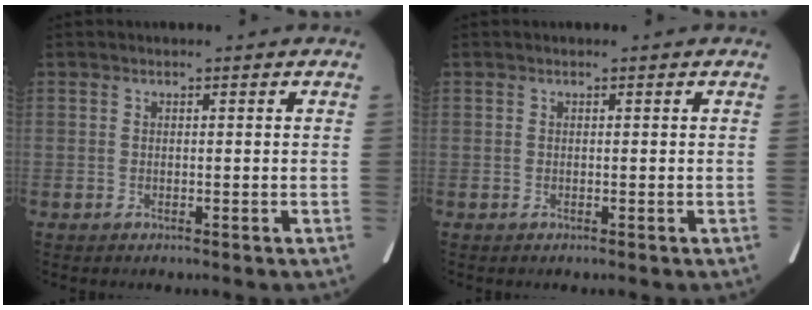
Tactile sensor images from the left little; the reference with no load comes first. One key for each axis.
{"total": 0.0}